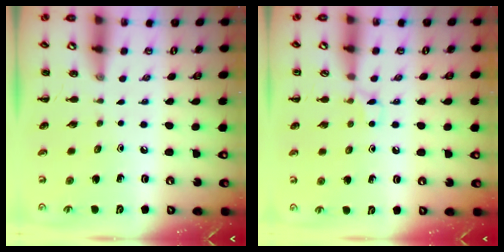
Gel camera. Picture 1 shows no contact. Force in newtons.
{"total": 5.7, "press": 5.3, "slide": 2.0}